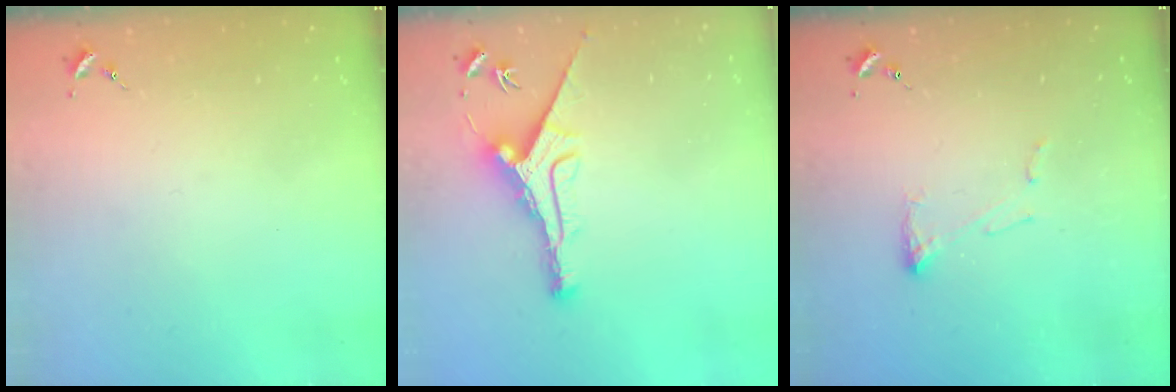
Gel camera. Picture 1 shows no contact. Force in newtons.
{"total": 10.1, "press": 10.0, "slide": 0.4}
{"total": 5.4, "press": 5.4, "slide": 0.8}